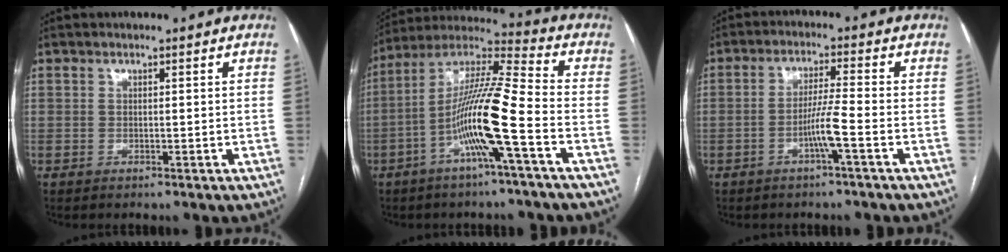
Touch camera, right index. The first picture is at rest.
{"total": 14.1, "force": [-4.7, -0.4, 13.3], "torque": [-0.255, 0.011, -0.095]}
{"total": 4.8, "force": [-2.0, -0.7, 4.3], "torque": [-0.085, 0.003, -0.038]}